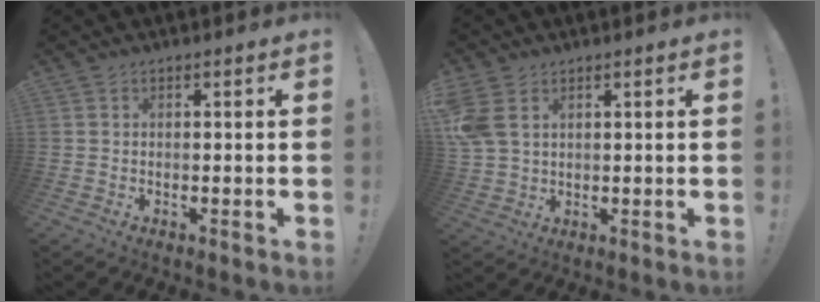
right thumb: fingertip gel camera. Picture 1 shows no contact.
{"total": 7.0, "force": [2.9, 4.7, 4.3], "torque": [-0.084, -0.006, 0.060]}